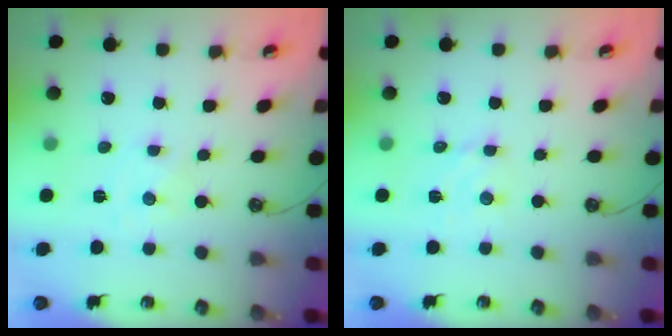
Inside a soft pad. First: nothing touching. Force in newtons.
{"total": 3.0, "press": 3.0, "slide": 0.1}